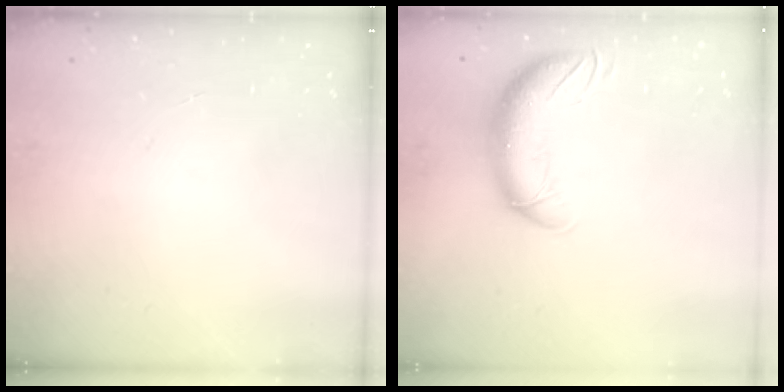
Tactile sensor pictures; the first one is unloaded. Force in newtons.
{"total": 12.3, "press": 11.9, "slide": 3.1}